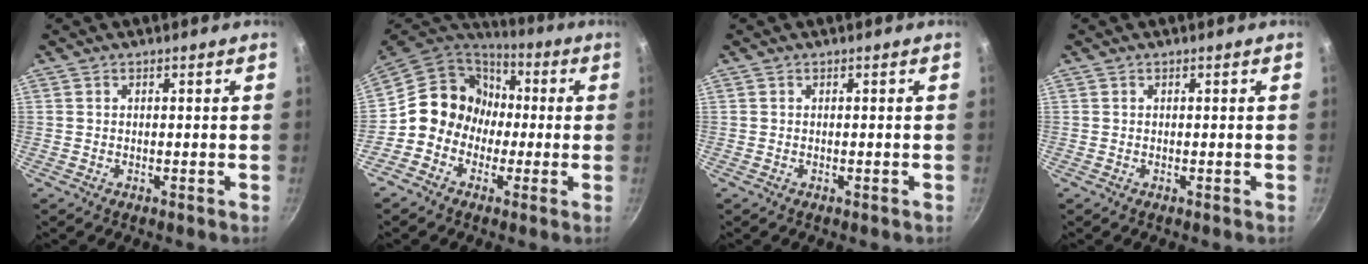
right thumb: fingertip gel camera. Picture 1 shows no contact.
{"total": 12.7, "force": [-0.8, 11.7, 4.9], "torque": [-0.036, 0.045, -0.031]}
{"total": 0.0}
{"total": 0.0}